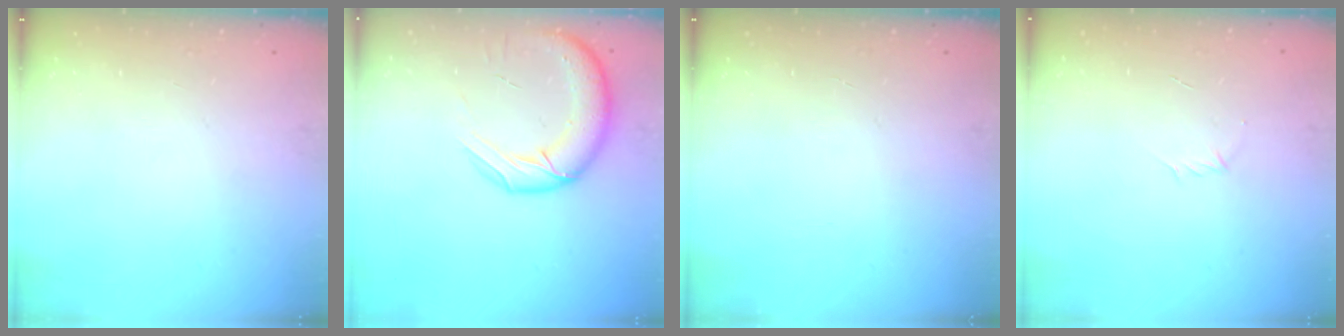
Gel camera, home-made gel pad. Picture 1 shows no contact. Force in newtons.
{"total": 15.3, "press": 14.8, "slide": 3.8}
{"total": 0.0}
{"total": 2.9, "press": 2.8, "slide": 0.8}